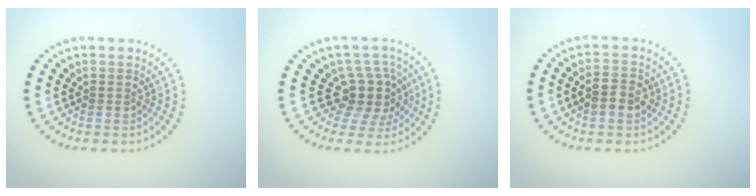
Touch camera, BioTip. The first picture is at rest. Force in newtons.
{"total": 3.8, "press": 2.9, "slide": 2.5}
{"total": 2.4, "press": 2.4, "slide": 0.2}